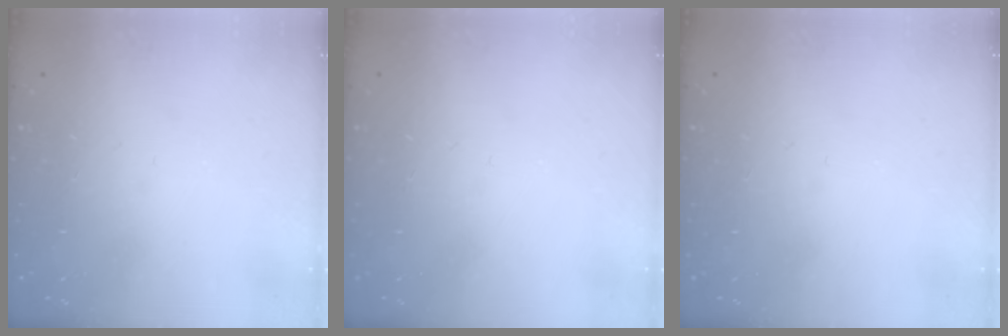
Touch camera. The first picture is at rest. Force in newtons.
{"total": 0.0}
{"total": 0.0}